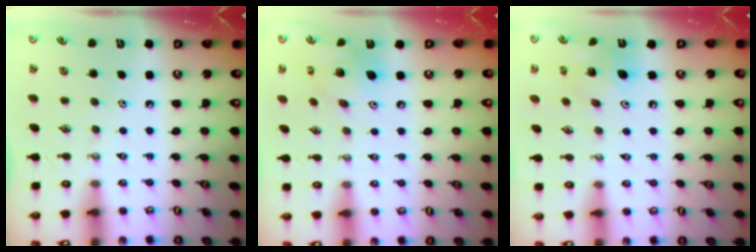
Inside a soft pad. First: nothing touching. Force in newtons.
{"total": 14.7, "press": 14.4, "slide": 2.6}
{"total": 11.0, "press": 10.8, "slide": 2.1}